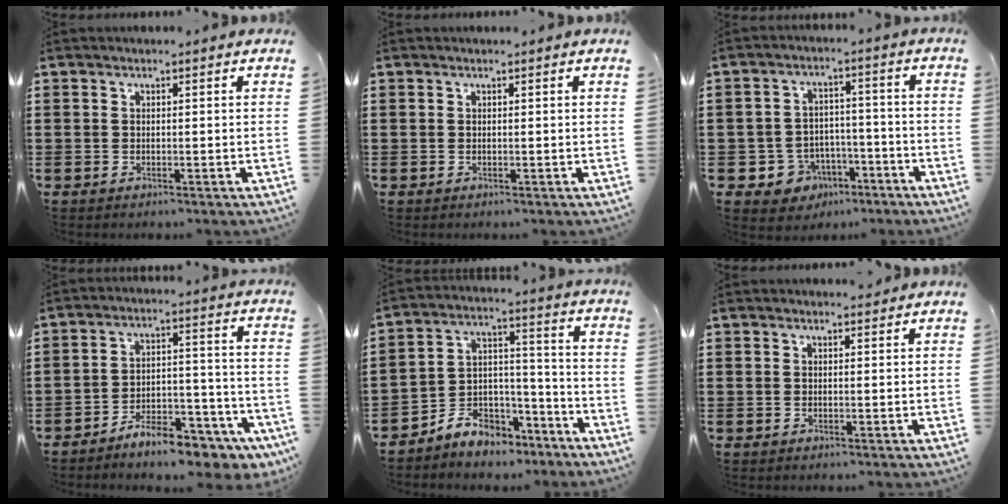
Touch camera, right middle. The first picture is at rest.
{"total": 0.0}
{"total": 5.3, "force": [-3.5, 3.8, 1.1], "torque": [-0.042, 0.012, -0.069]}
{"total": 8.4, "force": [-7.7, 1.5, 3.1], "torque": [-0.044, 0.022, -0.141]}
{"total": 6.4, "force": [-5.9, 2.4, 0.2], "torque": [-0.009, 0.016, -0.118]}
{"total": 0.7, "force": [0.6, 0.4, 0.0], "torque": [0.005, -0.002, 0.011]}